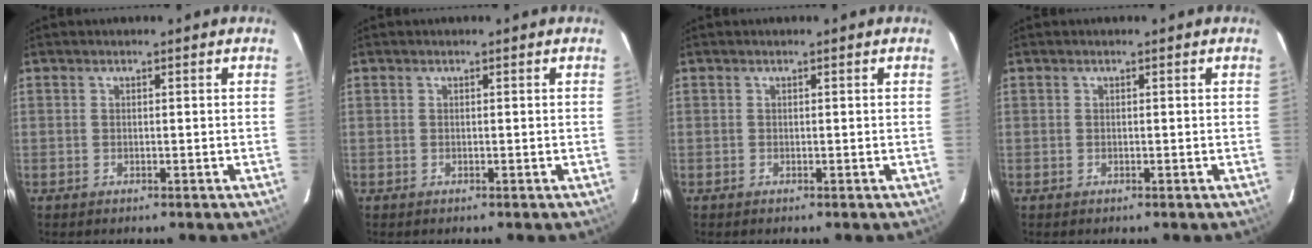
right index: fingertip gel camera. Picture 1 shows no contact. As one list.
[{"total": 0.0}, {"total": 0.0}, {"total": 0.0}]